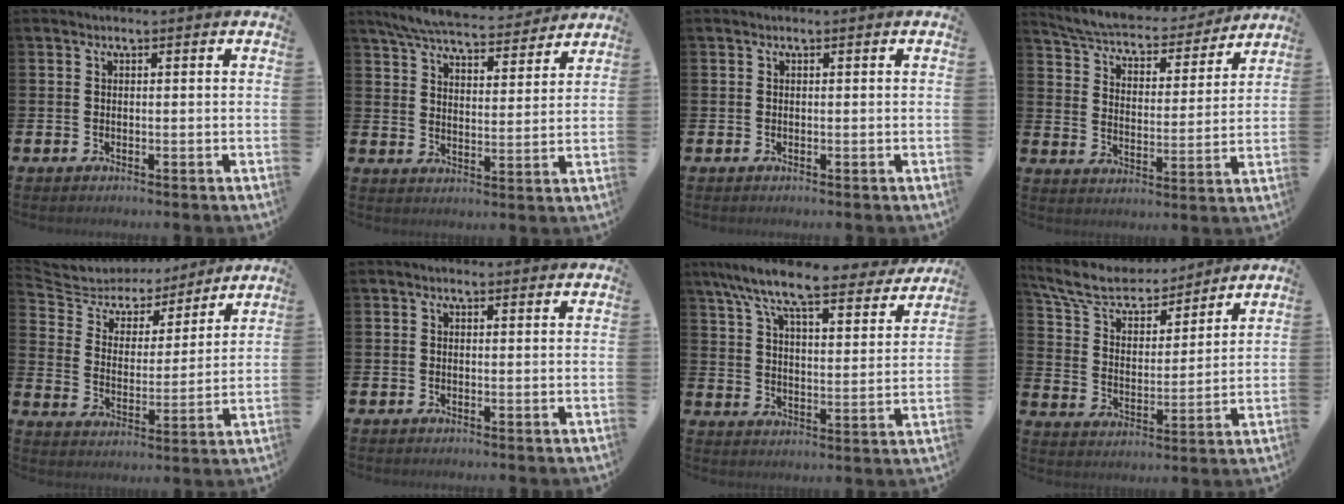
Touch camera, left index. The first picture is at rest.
{"total": 6.9, "force": [6.6, 1.0, 1.9], "torque": [-0.052, -0.040, 0.114]}
{"total": 0.0}
{"total": 6.2, "force": [6.0, 1.2, 1.3], "torque": [-0.054, -0.047, 0.099]}
{"total": 6.0, "force": [5.5, 2.5, 0.6], "torque": [-0.044, -0.046, 0.091]}
{"total": 0.5, "force": [0.2, 0.3, 0.4], "torque": [-0.003, 0.004, 0.001]}
{"total": 10.1, "force": [8.7, 1.7, 4.8], "torque": [-0.113, -0.051, 0.147]}
{"total": 9.0, "force": [8.1, 2.8, 2.8], "torque": [-0.092, -0.052, 0.144]}